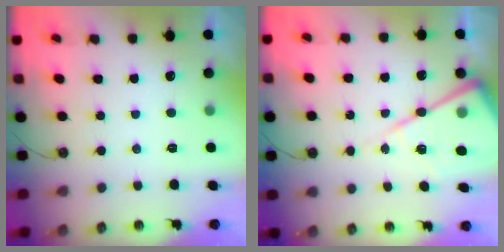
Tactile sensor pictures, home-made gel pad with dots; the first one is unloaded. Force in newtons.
{"total": 16.1, "press": 16.0, "slide": 1.1}